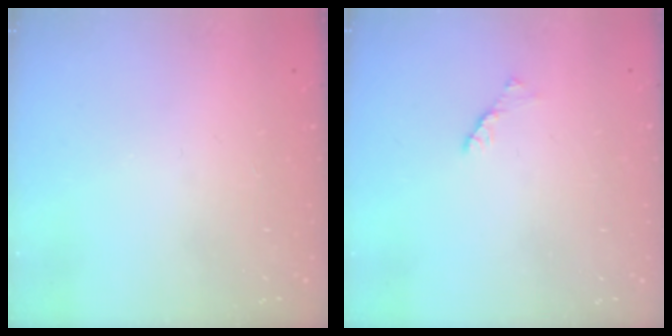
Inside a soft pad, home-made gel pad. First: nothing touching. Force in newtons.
{"total": 1.7, "press": 1.6, "slide": 0.4}